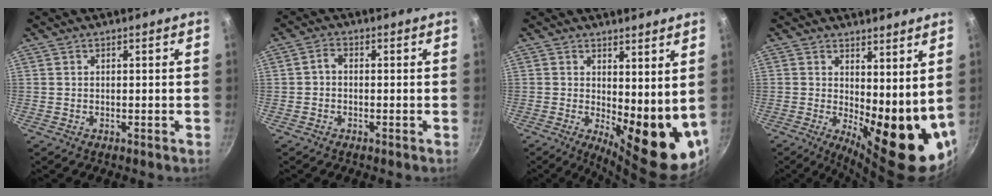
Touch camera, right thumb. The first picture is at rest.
{"total": 1.9, "force": [-0.6, 1.3, 1.3], "torque": [-0.025, 0.012, -0.015]}
{"total": 13.6, "force": [1.7, 5.7, 12.2], "torque": [-0.126, -0.035, 0.037]}
{"total": 15.5, "force": [2.4, 6.4, 13.9], "torque": [-0.147, -0.038, 0.048]}